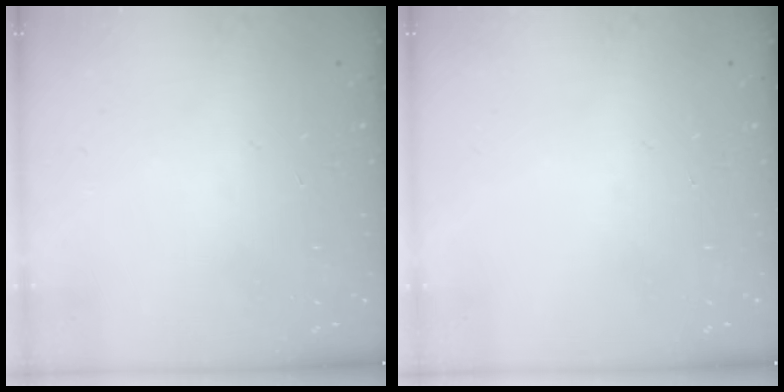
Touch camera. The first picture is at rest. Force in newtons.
{"total": 0.0}